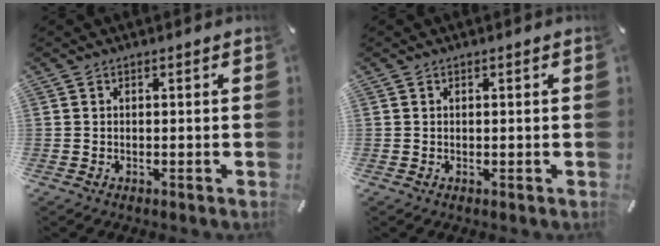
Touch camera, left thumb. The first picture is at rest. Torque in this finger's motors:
{"motor_torque": [0.02, 0.08, -0.13, -0.12, -0.02]}